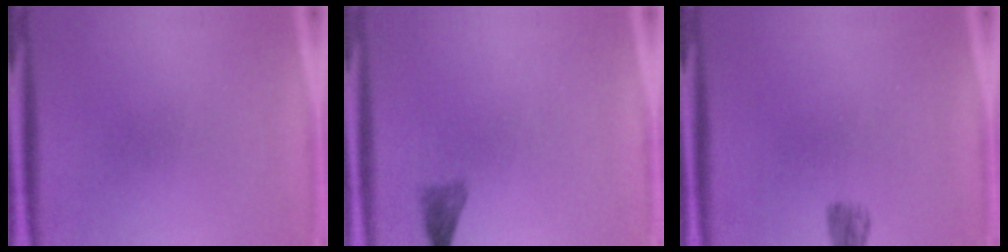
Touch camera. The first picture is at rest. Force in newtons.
{"total": 1.7}
{"total": 2.1}